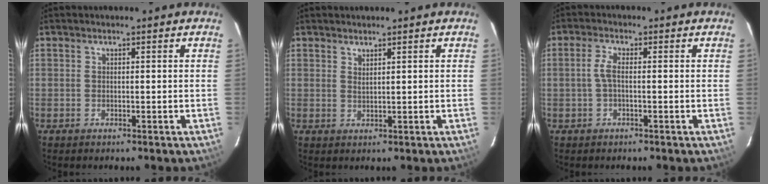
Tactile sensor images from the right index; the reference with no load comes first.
{"total": 1.3, "force": [1.2, 0.1, 0.6], "torque": [-0.010, -0.001, 0.021]}
{"total": 2.4, "force": [-0.3, 0.6, 2.3], "torque": [-0.049, 0.007, -0.004]}